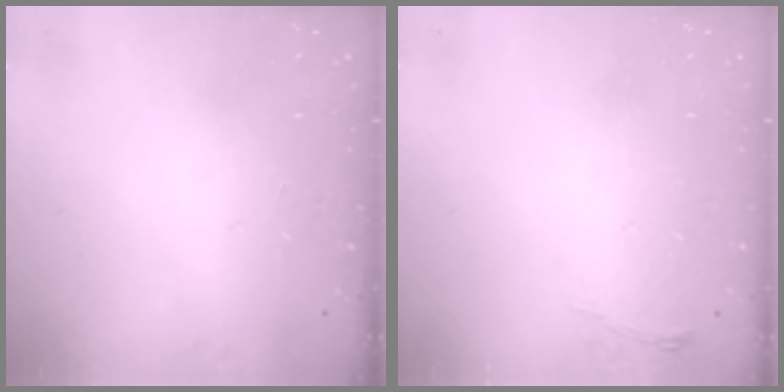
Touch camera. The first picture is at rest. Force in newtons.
{"total": 3.4, "press": 3.4, "slide": 0.5}